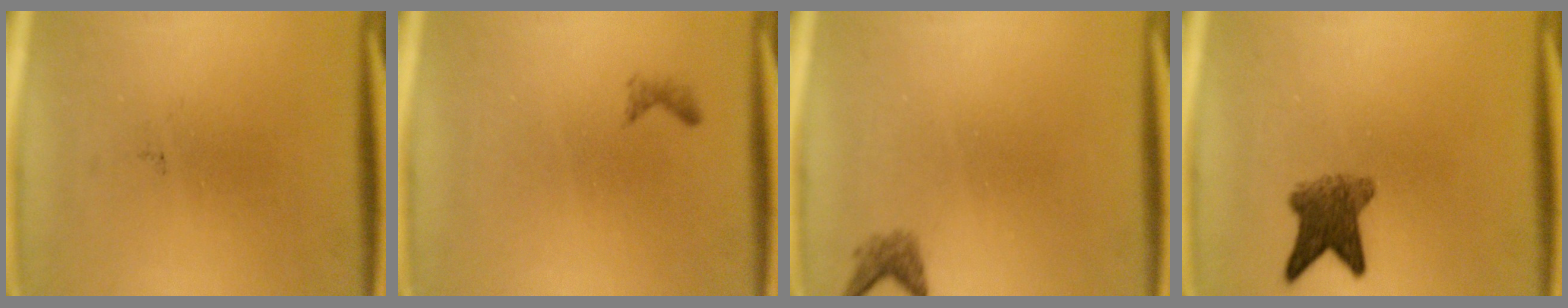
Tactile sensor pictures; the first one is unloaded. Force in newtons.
{"total": 0.6}
{"total": 1.4}
{"total": 5.2}